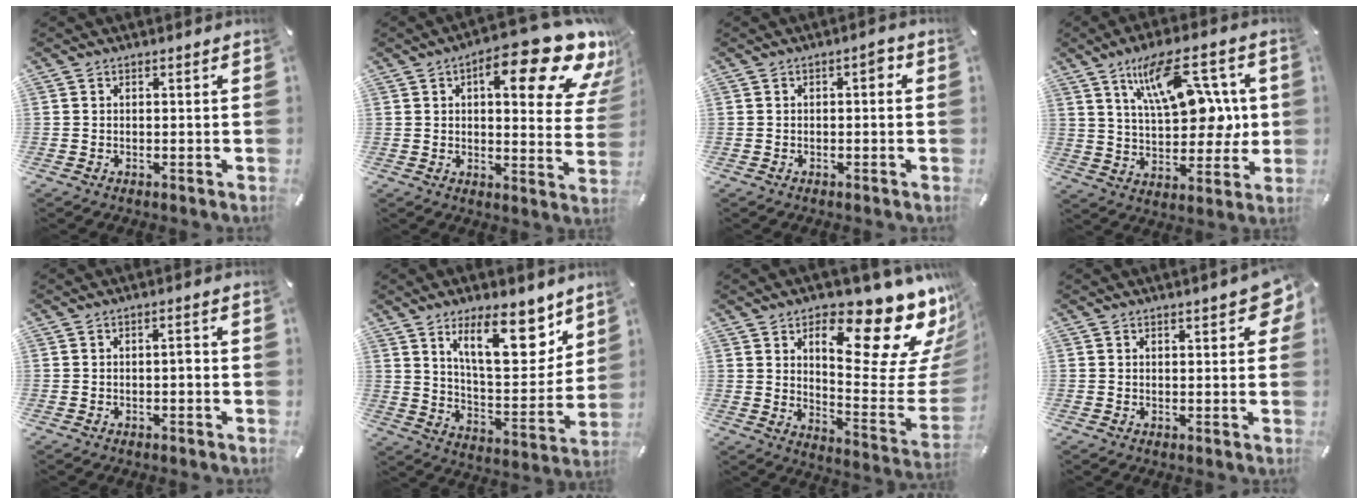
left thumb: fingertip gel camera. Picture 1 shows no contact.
{"total": 20.0, "force": [11.1, 7.1, 15.0], "torque": [-0.202, -0.074, 0.173]}
{"total": 2.6, "force": [0.1, 1.1, 2.3], "torque": [-0.031, 0.006, -0.006]}
{"total": 18.1, "force": [7.8, 9.2, 13.6], "torque": [-0.214, -0.019, 0.131]}
{"total": 1.9, "force": [-0.3, 0.3, 1.8], "torque": [-0.034, 0.003, -0.007]}
{"total": 18.3, "force": [10.9, 7.2, 12.8], "torque": [-0.181, -0.061, 0.176]}
{"total": 22.3, "force": [13.7, 8.7, 15.3], "torque": [-0.185, -0.118, 0.214]}
{"total": 4.9, "force": [2.3, 2.0, 3.8], "torque": [-0.055, -0.004, 0.037]}